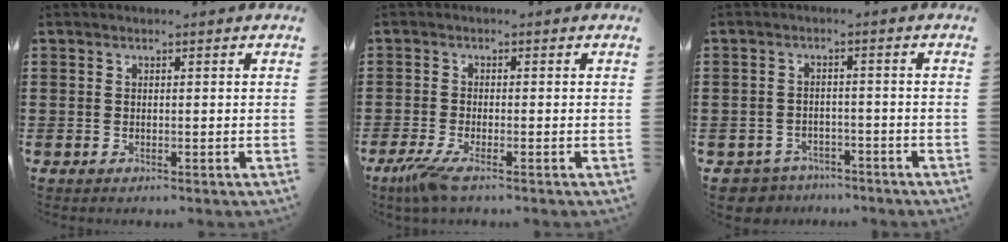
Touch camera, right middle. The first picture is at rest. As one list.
[{"total": 3.4, "force": [-2.4, 0.1, 2.4], "torque": [-0.062, -0.018, -0.048]}, {"total": 3.4, "force": [-3.2, 1.0, -0.3], "torque": [-0.013, -0.002, -0.073]}]